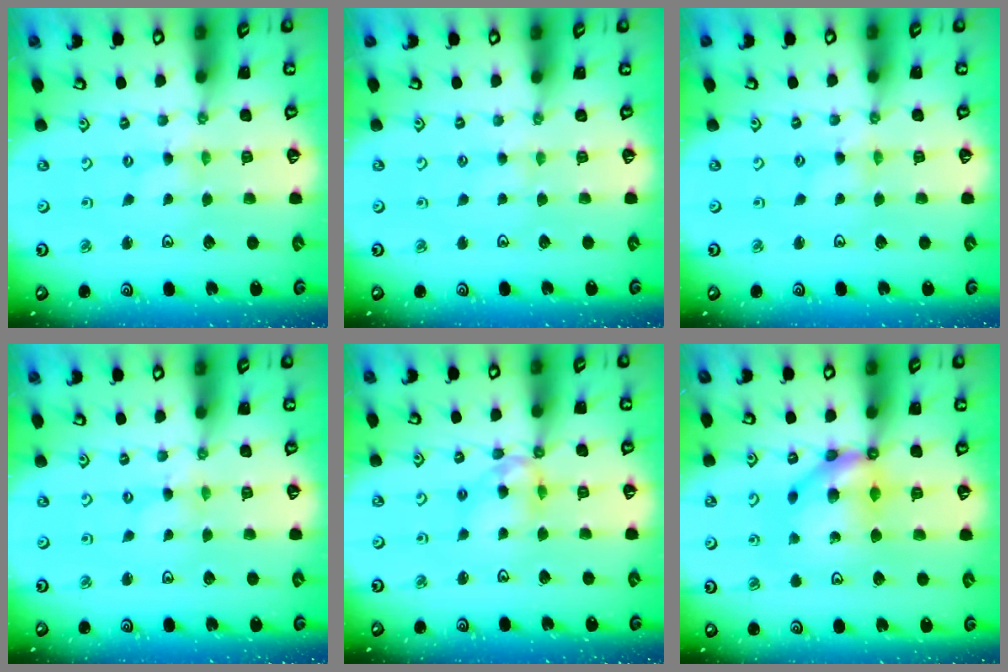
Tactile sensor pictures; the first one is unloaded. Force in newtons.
{"total": 2.2, "press": 2.2, "slide": 0.4}
{"total": 1.5, "press": 1.5, "slide": 0.3}
{"total": 0.0}
{"total": 10.3, "press": 10.3, "slide": 1.1}
{"total": 10.3, "press": 10.3, "slide": 0.5}